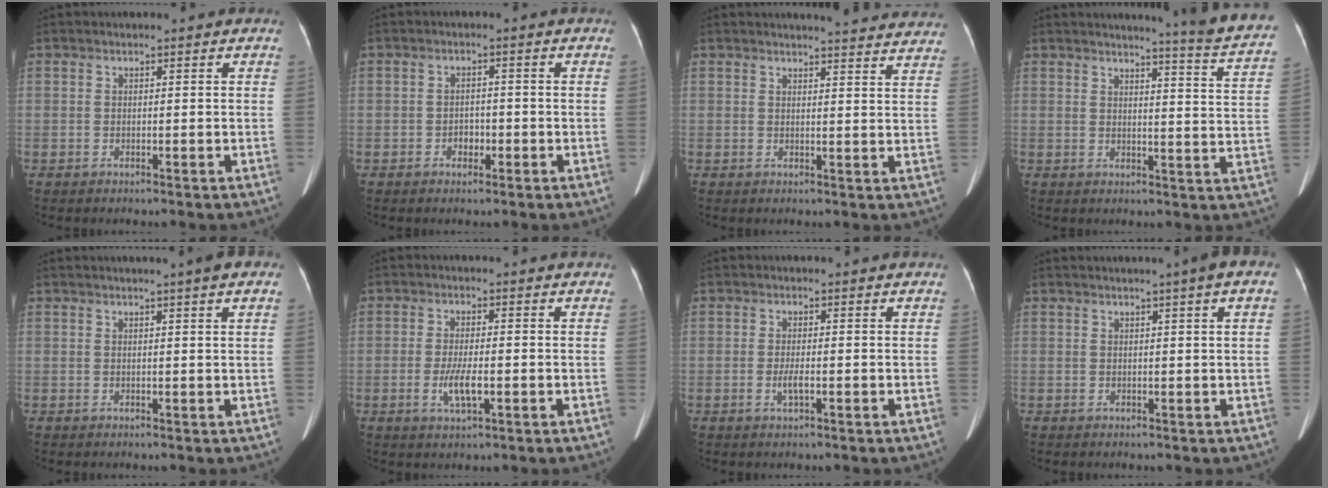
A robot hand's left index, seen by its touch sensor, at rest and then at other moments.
{"total": 2.0, "force": [-0.9, 1.4, 1.1], "torque": [-0.013, 0.006, -0.013]}
{"total": 15.4, "force": [14.9, 1.3, 3.9], "torque": [-0.028, -0.041, 0.150]}
{"total": 12.0, "force": [11.2, -1.6, 3.8], "torque": [-0.045, -0.079, 0.113]}
{"total": 3.1, "force": [2.0, -0.1, 2.3], "torque": [-0.033, 0.010, 0.022]}
{"total": 4.2, "force": [-1.1, 1.0, 3.9], "torque": [-0.082, -0.004, -0.018]}
{"total": 1.7, "force": [-0.5, 0.3, 1.6], "torque": [-0.033, -0.002, -0.009]}
{"total": 3.3, "force": [1.6, -0.2, 2.9], "torque": [-0.038, 0.011, 0.019]}